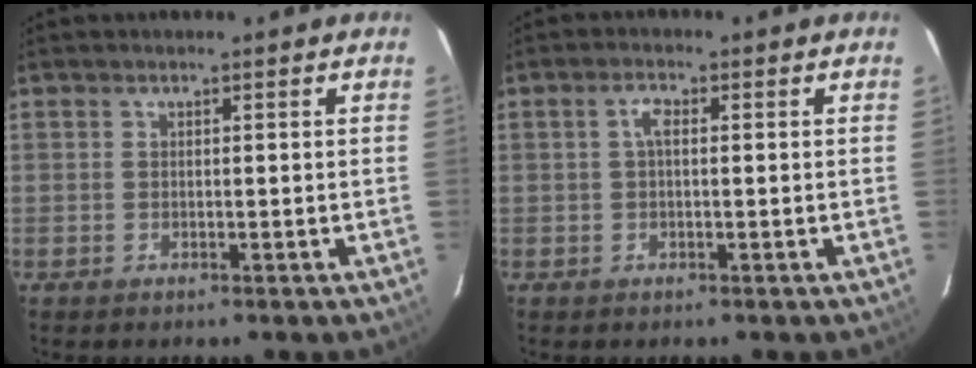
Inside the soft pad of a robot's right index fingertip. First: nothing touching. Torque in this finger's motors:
{"motor_torque": [0.42, 0.09, 0.14, 0.04]}